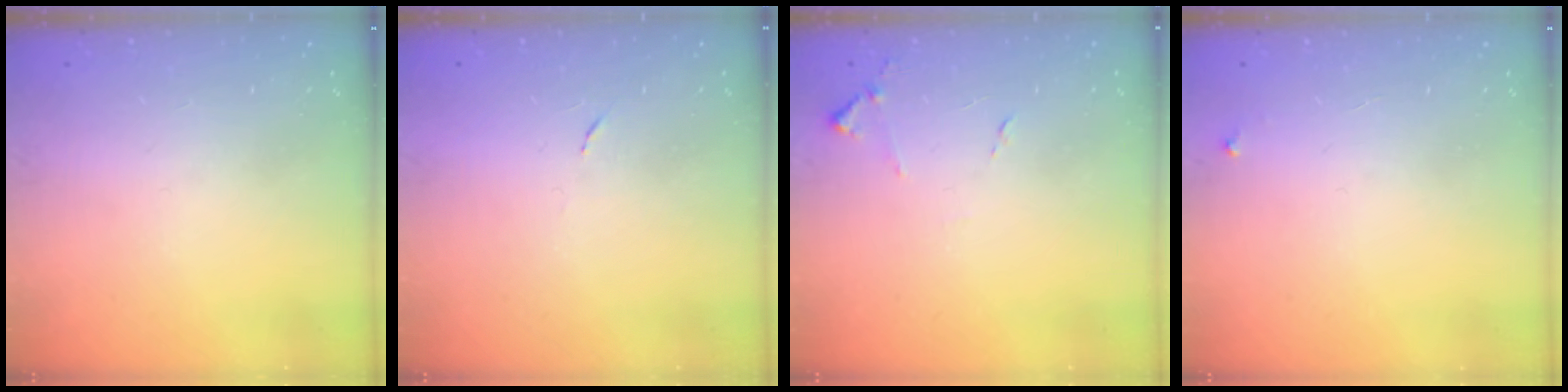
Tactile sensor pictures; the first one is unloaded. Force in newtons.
{"total": 3.5, "press": 3.3, "slide": 1.2}
{"total": 7.9, "press": 7.8, "slide": 0.7}
{"total": 2.2, "press": 2.2, "slide": 0.1}